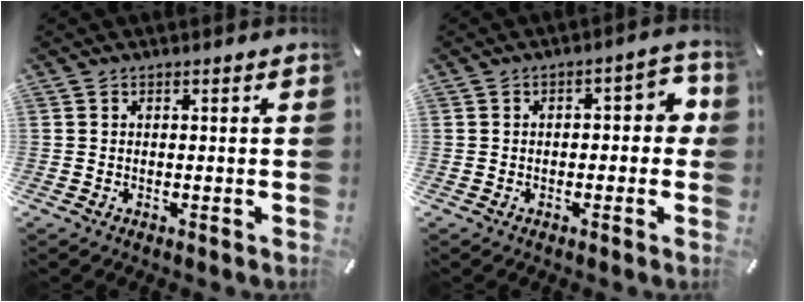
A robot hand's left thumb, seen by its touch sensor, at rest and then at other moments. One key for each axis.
{"total": 5.1, "fx": -0.5, "fy": 2.8, "fz": 4.2, "tx": -0.055, "ty": 0.008, "tz": -0.016}